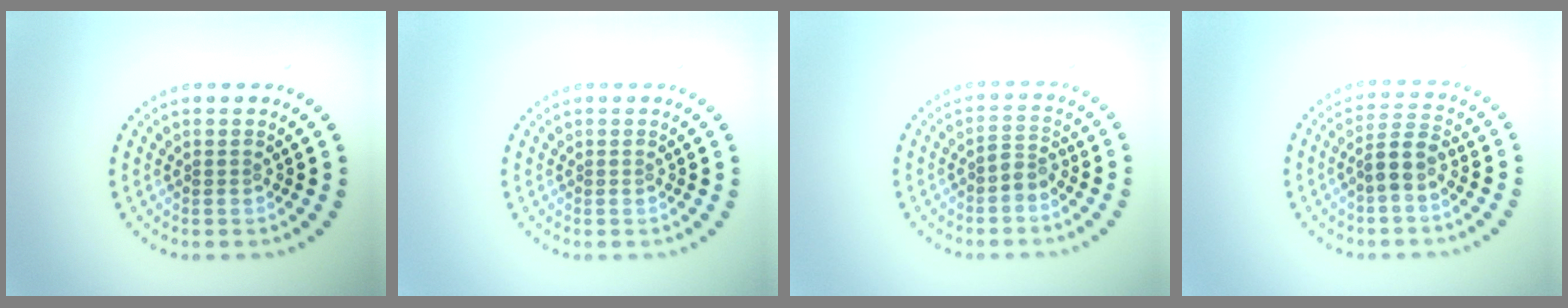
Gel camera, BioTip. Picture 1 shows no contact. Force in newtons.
{"total": 0.0}
{"total": 1.5, "press": 1.3, "slide": 0.7}
{"total": 2.9, "press": 2.5, "slide": 1.3}